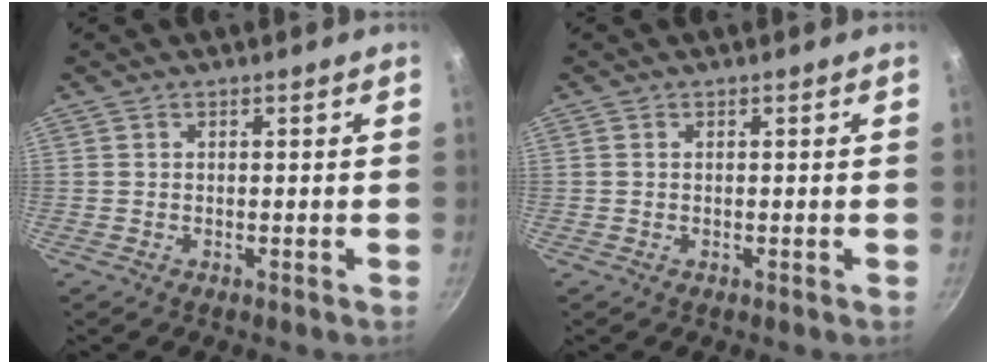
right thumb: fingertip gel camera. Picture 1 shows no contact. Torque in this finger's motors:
{"motor_torque": [0.00, 0.18, -0.18, 0.06, 0.04]}